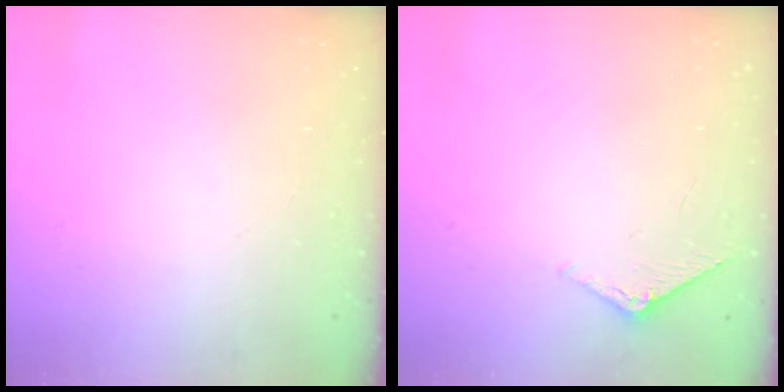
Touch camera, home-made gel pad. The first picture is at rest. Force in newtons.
{"total": 5.0, "press": 4.9, "slide": 0.5}